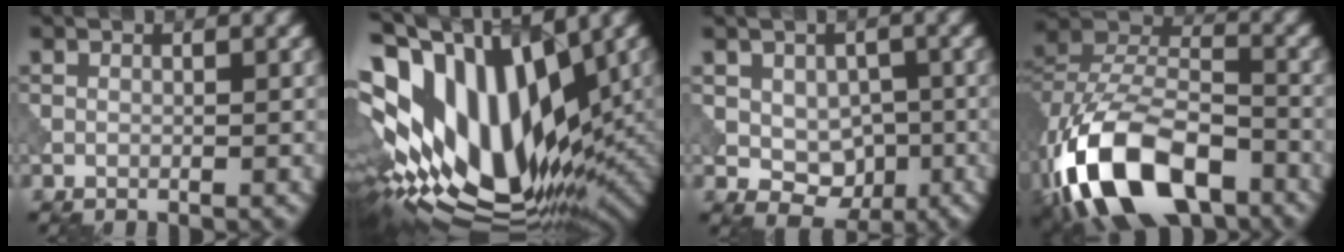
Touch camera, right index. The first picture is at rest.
{"total": 19.2, "force": [2.7, 10.0, 16.2], "torque": [-0.281, -0.031, 0.074]}
{"total": 5.1, "force": [-0.4, 3.8, 3.3], "torque": [-0.050, -0.008, 0.004]}
{"total": 14.7, "force": [-7.8, 7.7, 9.8], "torque": [-0.200, -0.015, -0.147]}